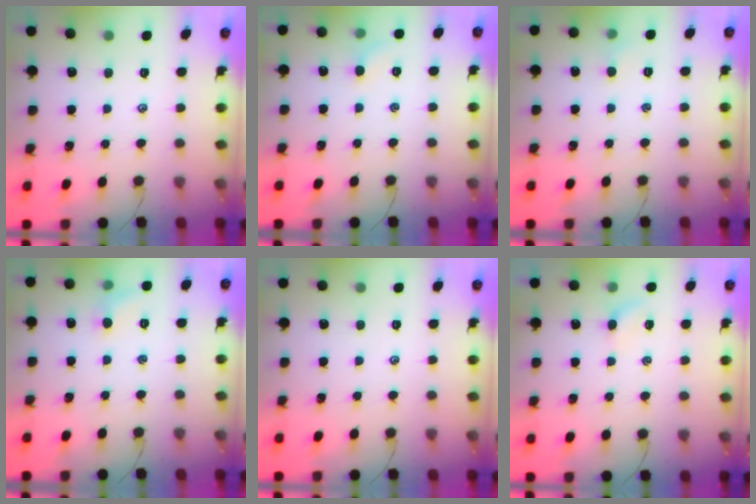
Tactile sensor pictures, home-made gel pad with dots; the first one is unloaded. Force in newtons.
{"total": 4.4, "press": 4.2, "slide": 1.4}
{"total": 2.6, "press": 2.5, "slide": 0.8}
{"total": 5.8, "press": 5.5, "slide": 1.7}
{"total": 0.0}
{"total": 3.2, "press": 3.0, "slide": 1.1}